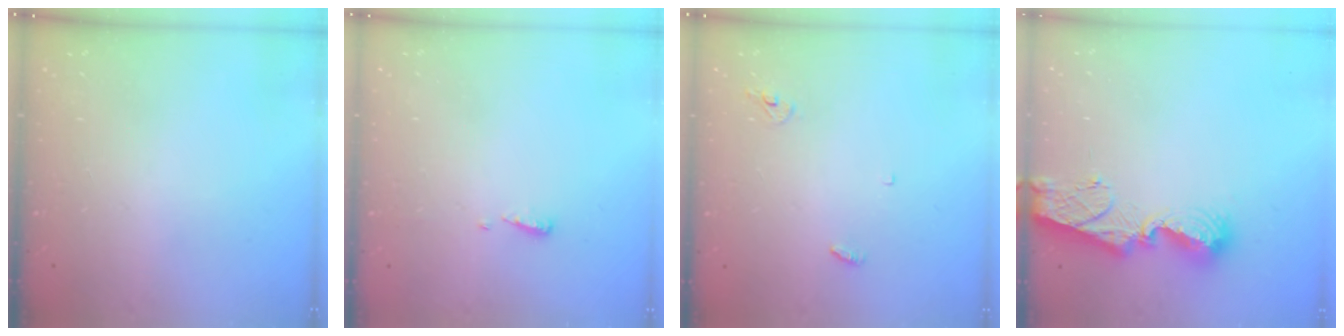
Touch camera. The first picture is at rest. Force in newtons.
{"total": 4.3, "press": 4.2, "slide": 0.4}
{"total": 3.1, "press": 3.1, "slide": 0.2}
{"total": 9.2, "press": 9.2, "slide": 1.1}